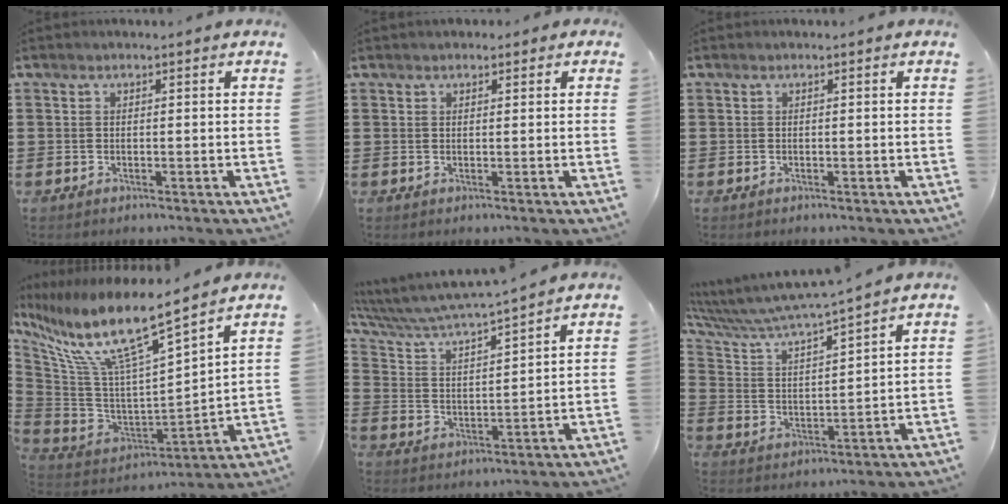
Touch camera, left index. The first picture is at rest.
{"total": 1.0, "force": [0.8, 0.6, 0.3], "torque": [-0.008, 0.006, 0.015]}
{"total": 0.0}
{"total": 12.3, "force": [8.3, 1.5, 8.9], "torque": [-0.204, -0.063, 0.137]}
{"total": 5.2, "force": [5.0, -0.4, 1.2], "torque": [-0.050, -0.038, 0.079]}
{"total": 6.2, "force": [5.9, -0.6, 1.7], "torque": [-0.062, -0.044, 0.095]}